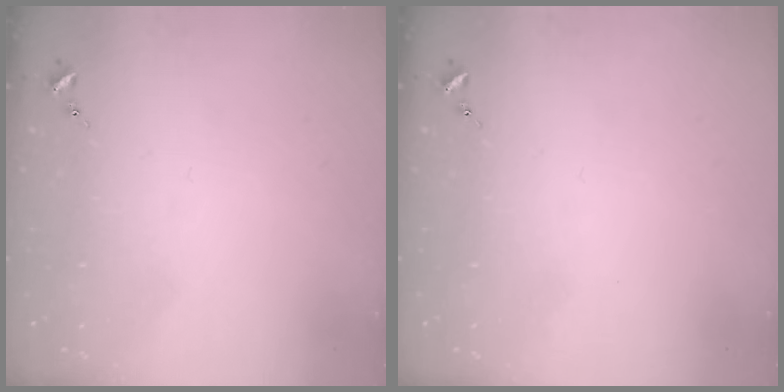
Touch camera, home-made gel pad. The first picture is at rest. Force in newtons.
{"total": 0.0}